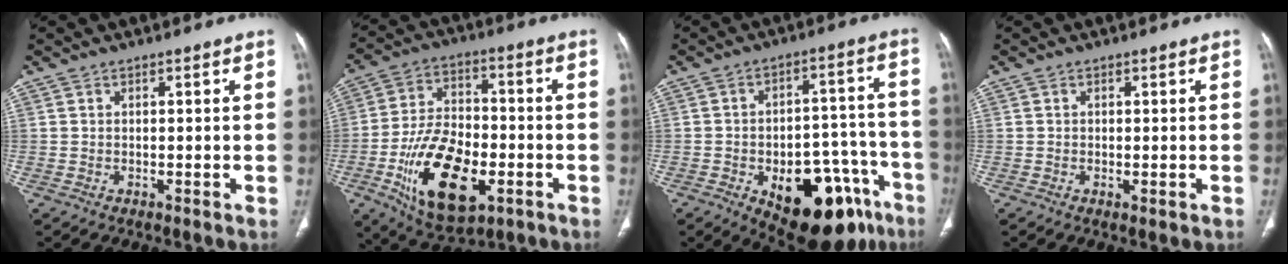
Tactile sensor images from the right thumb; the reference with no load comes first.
{"total": 19.6, "force": [-6.6, 10.6, 15.0], "torque": [-0.245, 0.019, -0.103]}
{"total": 22.7, "force": [-11.3, 11.7, 15.9], "torque": [-0.156, 0.070, -0.143]}
{"total": 1.1, "force": [-0.3, 0.4, 1.0], "torque": [-0.018, -0.004, -0.002]}